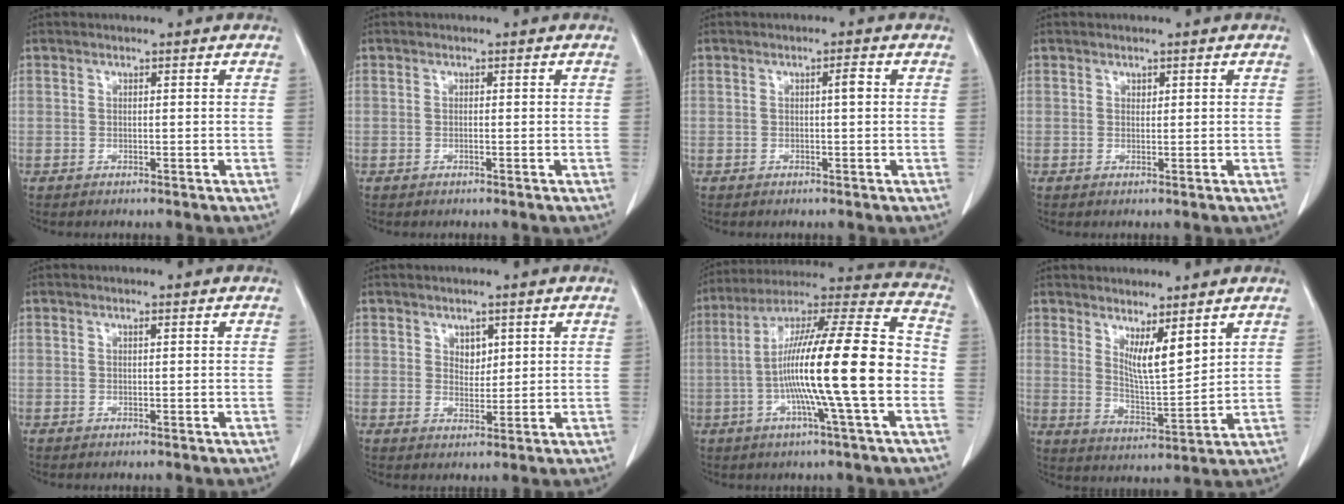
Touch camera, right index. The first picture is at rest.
{"total": 0.0}
{"total": 1.3, "force": [0.2, 0.1, 1.3], "torque": [-0.017, 0.005, 0.005]}
{"total": 0.5, "force": [0.3, 0.3, 0.2], "torque": [0.000, -0.001, 0.003]}
{"total": 0.0}
{"total": 2.4, "force": [1.2, 1.6, 1.3], "torque": [-0.017, -0.002, 0.023]}
{"total": 21.2, "force": [-3.5, 0.5, 20.9], "torque": [-0.352, 0.010, -0.067]}
{"total": 6.3, "force": [3.9, 0.8, 4.9], "torque": [-0.091, -0.022, 0.078]}